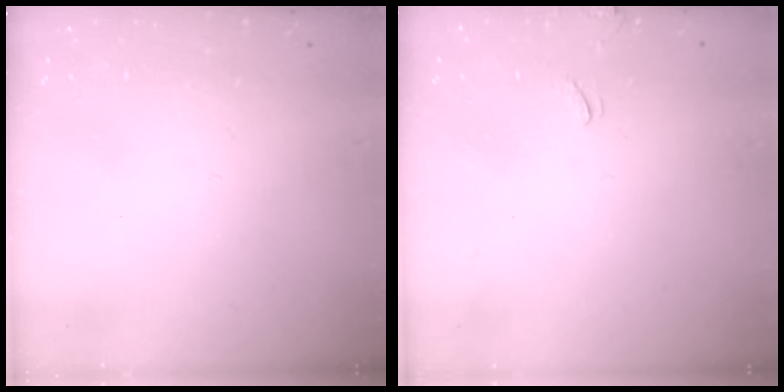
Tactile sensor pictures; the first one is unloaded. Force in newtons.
{"total": 3.2, "press": 3.2, "slide": 0.5}